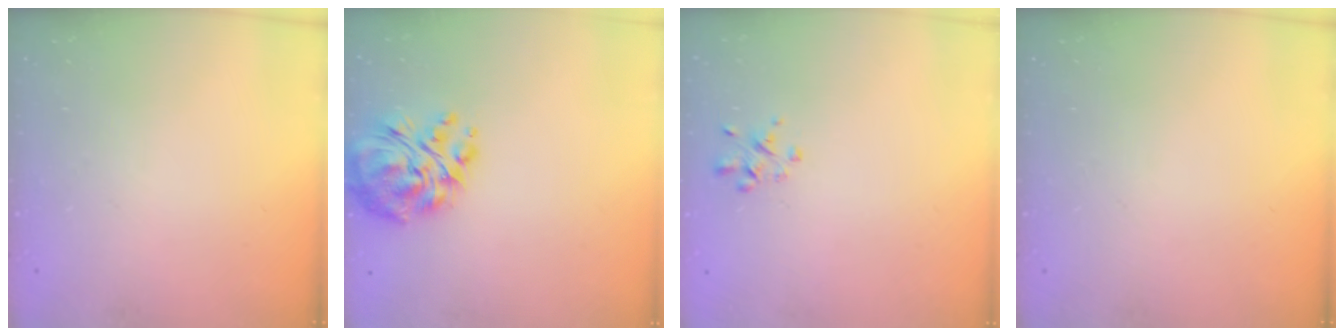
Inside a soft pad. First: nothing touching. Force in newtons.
{"total": 14.1, "press": 13.4, "slide": 4.3}
{"total": 1.8, "press": 1.8, "slide": 0.5}
{"total": 0.0}